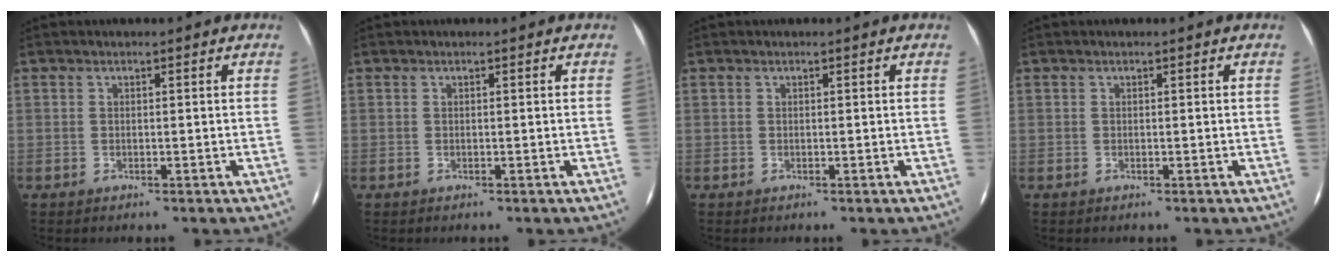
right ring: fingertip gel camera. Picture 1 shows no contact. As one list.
[{"total": 0.0}, {"total": 0.0}, {"total": 0.0}]